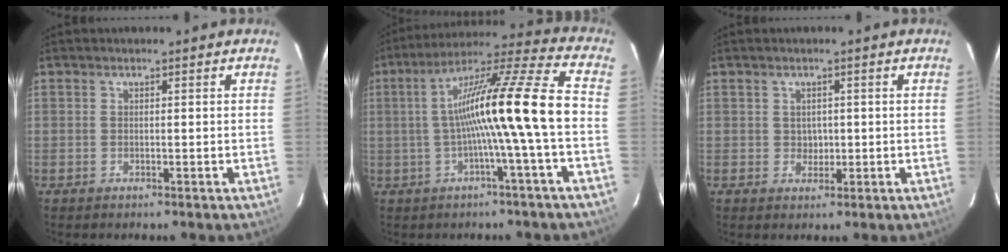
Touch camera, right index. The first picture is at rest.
{"total": 16.2, "force": [-2.3, -1.4, 16.0], "torque": [-0.265, 0.016, -0.039]}
{"total": 1.9, "force": [0.2, 1.8, 0.6], "torque": [-0.006, 0.004, 0.007]}